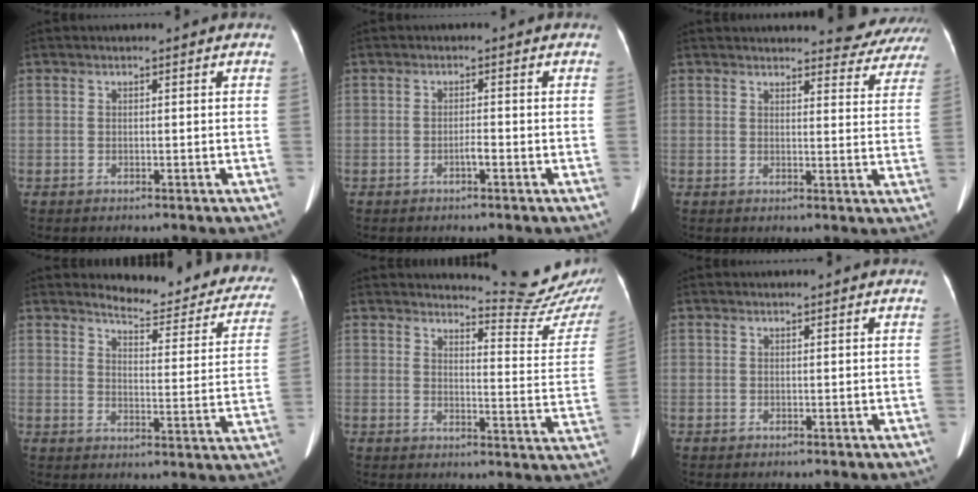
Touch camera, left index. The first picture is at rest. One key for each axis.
{"total": 1.0, "fx": -0.7, "fy": 0.0, "fz": 0.8, "tx": -0.015, "ty": 0.001, "tz": -0.012}
{"total": 13.6, "fx": 12.9, "fy": 3.3, "fz": 2.4, "tx": 0.006, "ty": -0.021, "tz": 0.121}
{"total": 16.2, "fx": 15.0, "fy": 3.7, "fz": 5.1, "tx": -0.036, "ty": -0.063, "tz": 0.156}
{"total": 13.3, "fx": 13.3, "fy": -0.7, "fz": 0.6, "tx": 0.000, "ty": -0.112, "tz": 0.140}
{"total": 1.1, "fx": 1.0, "fy": 0.4, "fz": 0.1, "tx": -0.010, "ty": 0.021, "tz": 0.012}